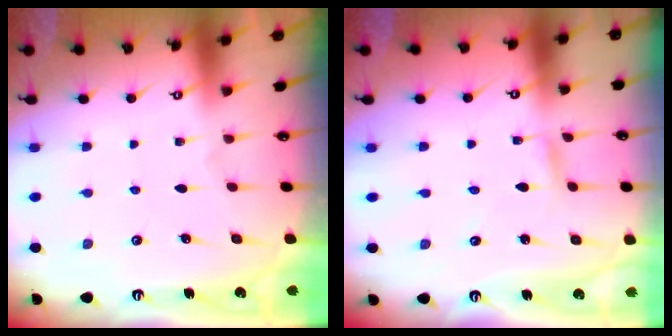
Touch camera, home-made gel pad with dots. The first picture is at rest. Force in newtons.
{"total": 2.5, "press": 2.5, "slide": 0.2}